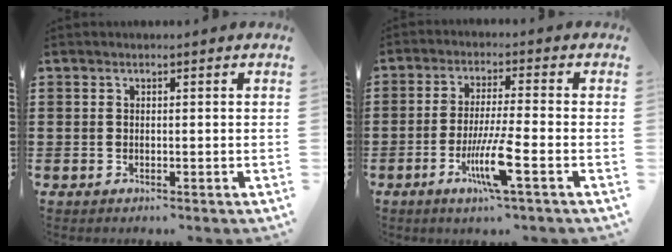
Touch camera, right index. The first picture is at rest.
{"total": 7.8, "force": [-3.4, 0.4, 7.1], "torque": [-0.141, -0.015, -0.064]}